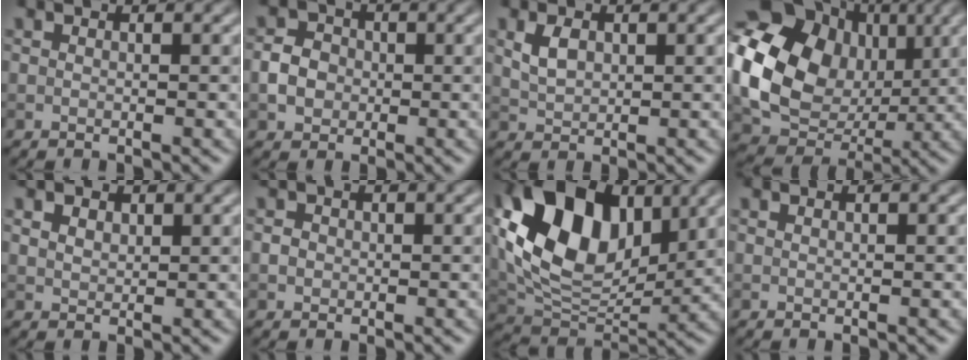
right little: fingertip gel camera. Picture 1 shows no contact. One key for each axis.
{"total": 2.9, "fx": -0.5, "fy": 2.5, "fz": 1.4, "tx": -0.024, "ty": 0.003, "tz": -0.013}
{"total": 2.3, "fx": 0.7, "fy": 1.5, "fz": 1.5, "tx": -0.036, "ty": 0.000, "tz": 0.018}
{"total": 15.4, "fx": 2.2, "fy": 12.0, "fz": 9.3, "tx": -0.202, "ty": 0.008, "tz": 0.033}
{"total": 3.0, "fx": 1.9, "fy": 1.9, "fz": 1.4, "tx": -0.036, "ty": 0.011, "tz": 0.022}
{"total": 0.9, "fx": -0.1, "fy": 0.8, "fz": 0.3, "tx": -0.004, "ty": -0.002, "tz": -0.003}
{"total": 13.6, "fx": 4.0, "fy": 8.7, "fz": 9.6, "tx": -0.178, "ty": 0.013, "tz": 0.067}
{"total": 0.0}